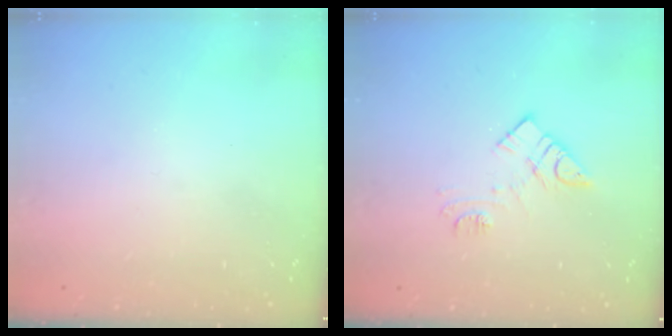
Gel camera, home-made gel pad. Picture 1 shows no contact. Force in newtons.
{"total": 10.3, "press": 10.3, "slide": 0.5}